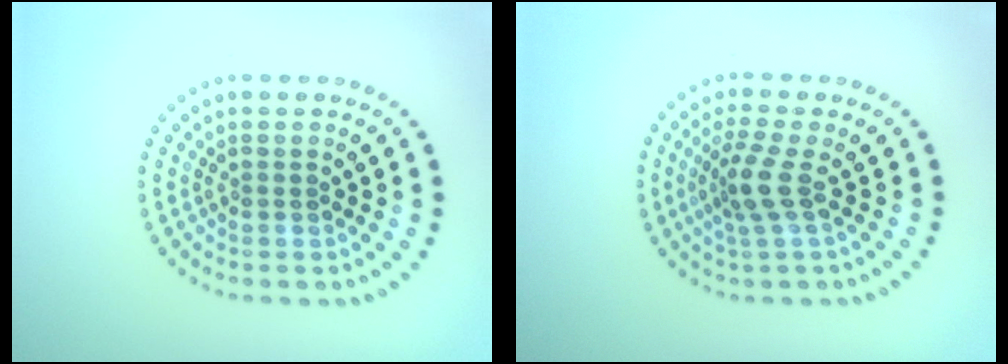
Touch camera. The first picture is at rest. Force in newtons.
{"total": 2.9, "press": 2.1, "slide": 2.0}